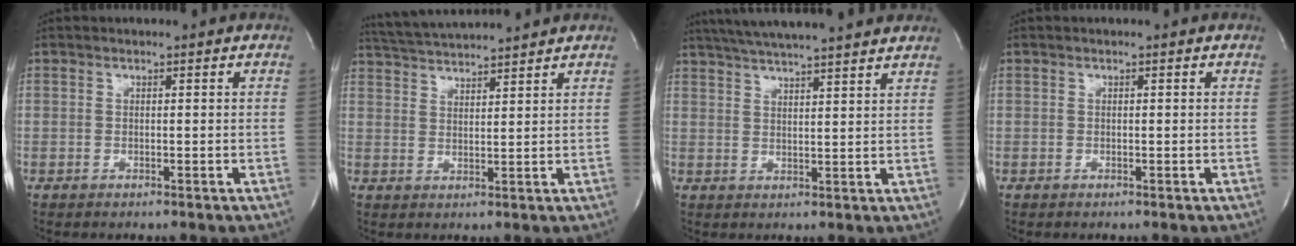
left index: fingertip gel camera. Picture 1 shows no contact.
{"total": 8.8, "force": [8.4, -0.6, 2.5], "torque": [-0.056, 0.023, 0.141]}
{"total": 16.9, "force": [14.9, 0.7, 8.0], "torque": [-0.140, 0.033, 0.205]}
{"total": 0.0}